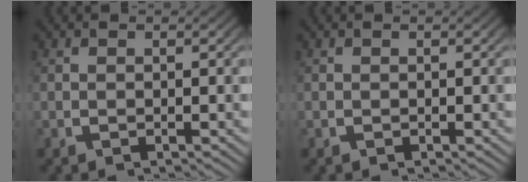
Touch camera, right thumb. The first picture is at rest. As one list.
[{"total": 0.0}]